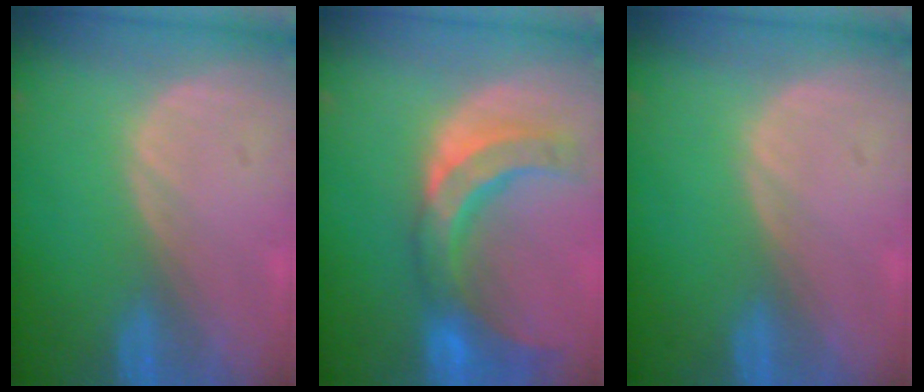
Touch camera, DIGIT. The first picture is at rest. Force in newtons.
{"total": 10.6, "press": 9.3, "slide": 4.9}
{"total": 0.0}